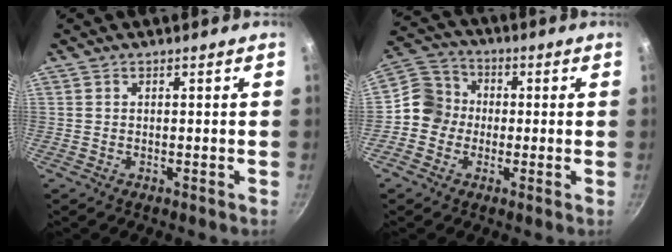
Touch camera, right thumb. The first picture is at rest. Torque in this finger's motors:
{"motor_torque": [0.88, 1.12, 0.56, 0.00, 0.00]}